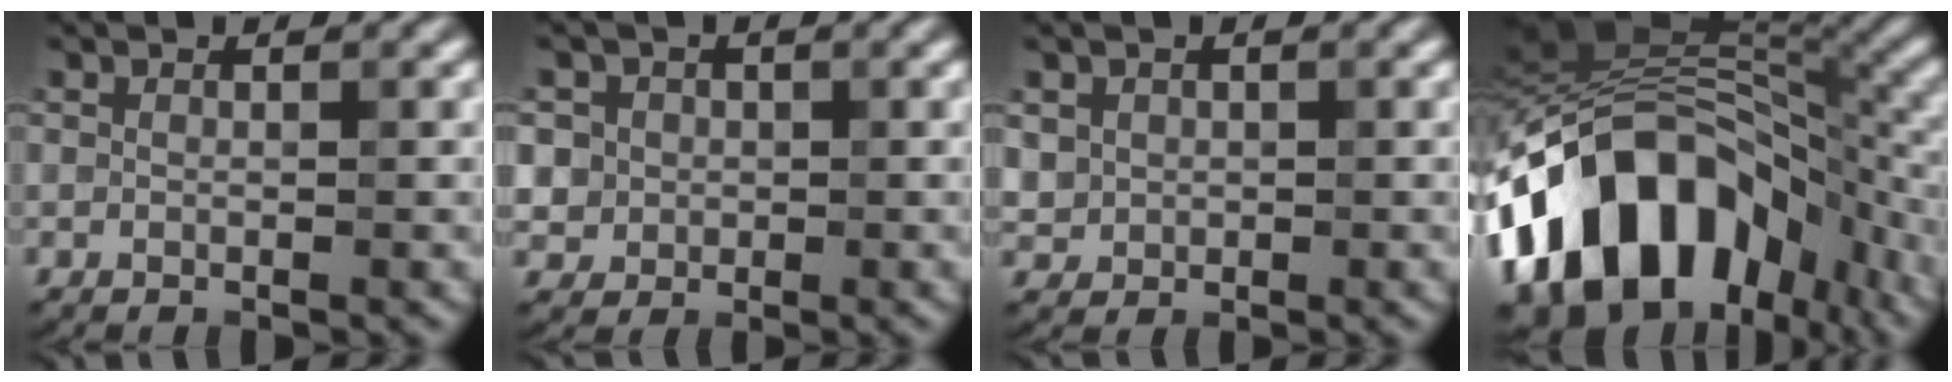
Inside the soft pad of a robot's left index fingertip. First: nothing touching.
{"total": 3.6, "force": [0.7, 3.5, 0.9], "torque": [-0.007, 0.016, 0.009]}
{"total": 1.6, "force": [0.3, 1.5, 0.2], "torque": [-0.002, -0.007, 0.012]}
{"total": 16.2, "force": [-6.2, 10.0, 11.2], "torque": [-0.177, 0.022, -0.118]}